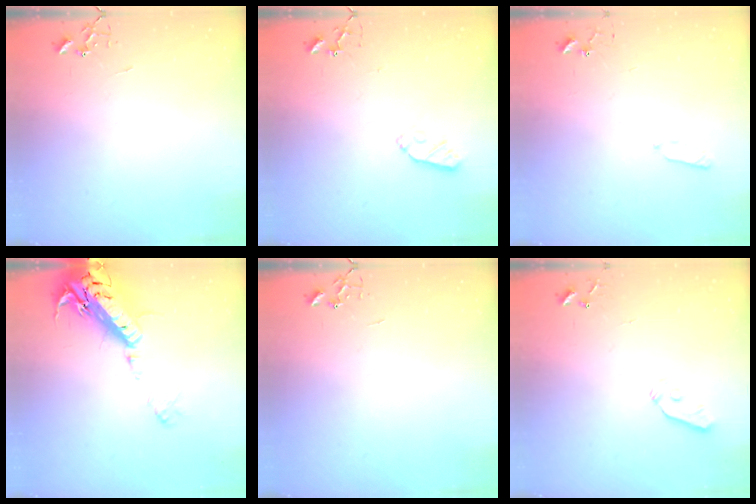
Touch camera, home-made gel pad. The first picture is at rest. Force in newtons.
{"total": 4.9, "press": 4.8, "slide": 0.6}
{"total": 4.4, "press": 4.4, "slide": 0.5}
{"total": 22.4, "press": 22.0, "slide": 4.3}
{"total": 0.0}
{"total": 5.2, "press": 5.2, "slide": 0.6}